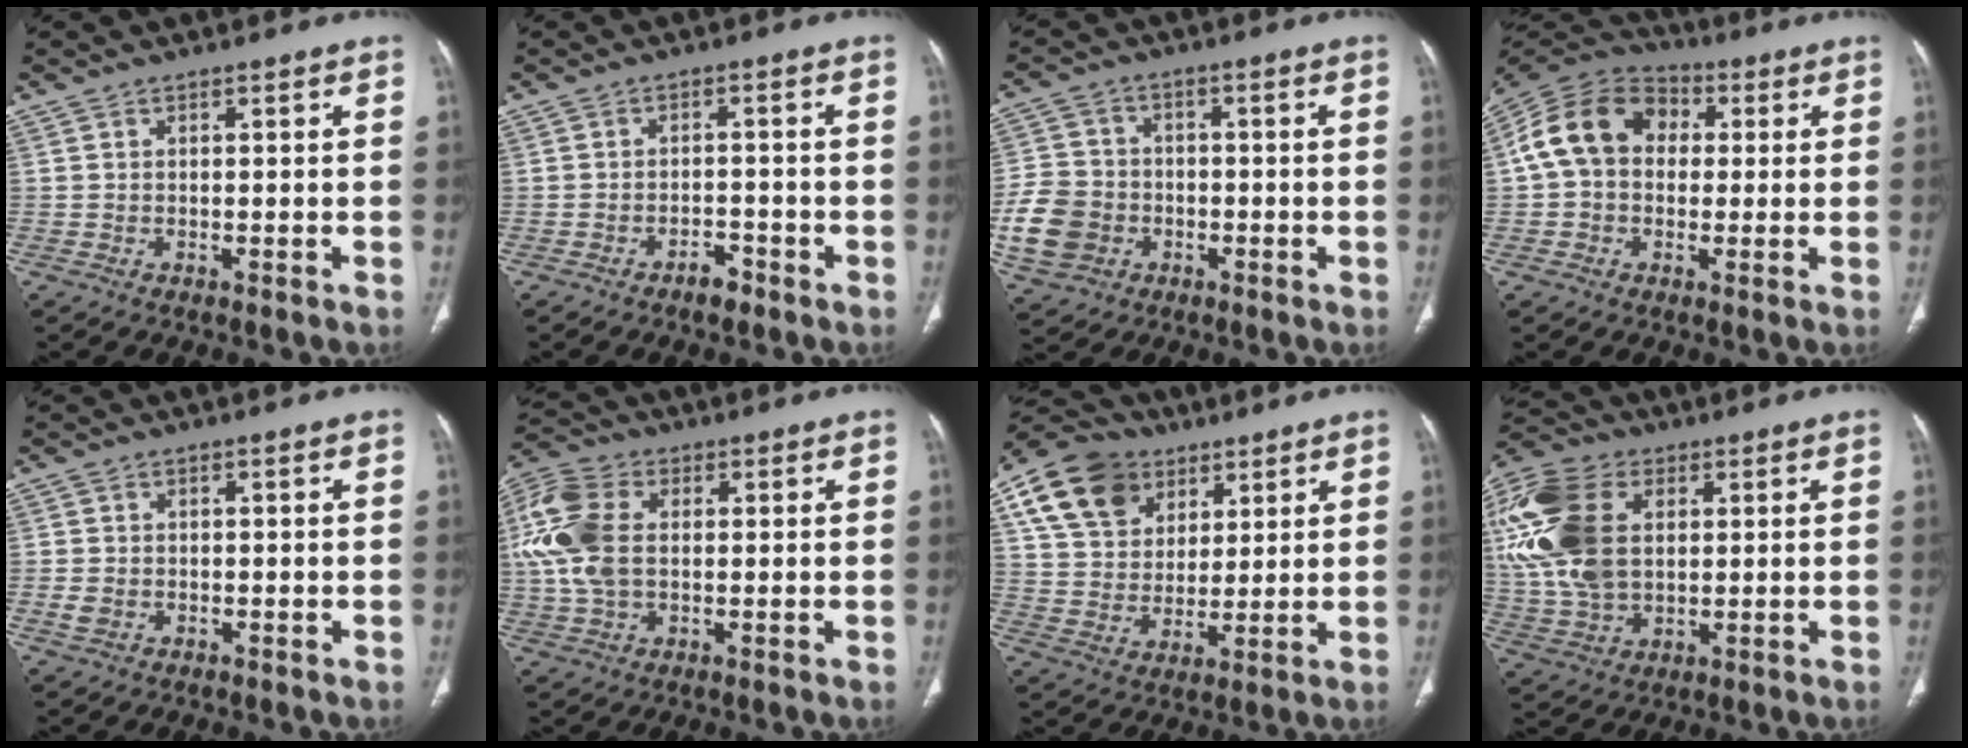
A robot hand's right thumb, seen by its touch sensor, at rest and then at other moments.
{"total": 2.8, "force": [-2.1, 1.3, 1.3], "torque": [-0.019, 0.013, -0.032]}
{"total": 11.1, "force": [-3.0, 9.3, 5.1], "torque": [-0.090, 0.014, -0.054]}
{"total": 14.3, "force": [1.9, 11.0, 8.9], "torque": [-0.151, 0.036, 0.022]}
{"total": 2.4, "force": [-0.7, 1.9, 1.3], "torque": [-0.024, 0.003, -0.009]}
{"total": 13.1, "force": [1.3, 8.5, 9.9], "torque": [-0.225, 0.017, 0.023]}
{"total": 16.1, "force": [7.8, 12.0, 7.5], "torque": [-0.120, -0.003, 0.142]}
{"total": 22.7, "force": [5.2, 15.0, 16.2], "torque": [-0.377, 0.010, 0.099]}